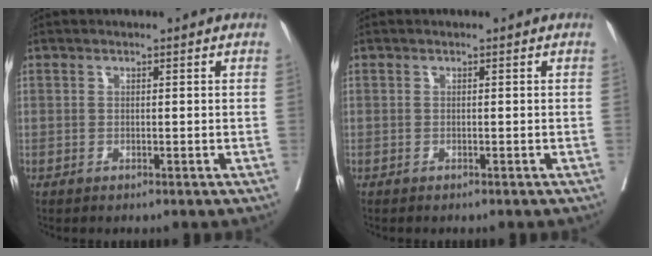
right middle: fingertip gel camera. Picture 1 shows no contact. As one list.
[{"total": 0.8, "force": [-0.7, 0.1, 0.3], "torque": [0.000, 0.000, -0.009]}]